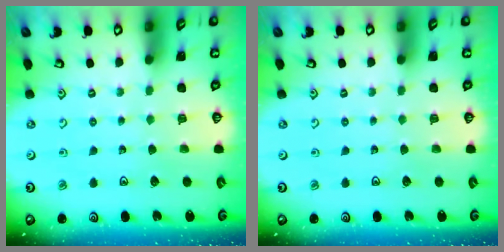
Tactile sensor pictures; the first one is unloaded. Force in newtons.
{"total": 0.0}